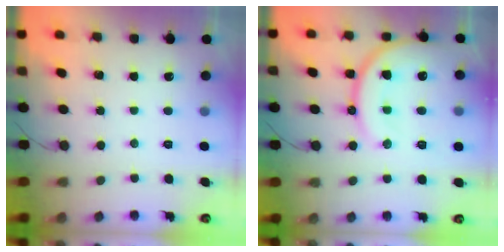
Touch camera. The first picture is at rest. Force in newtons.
{"total": 18.5, "press": 18.1, "slide": 3.7}